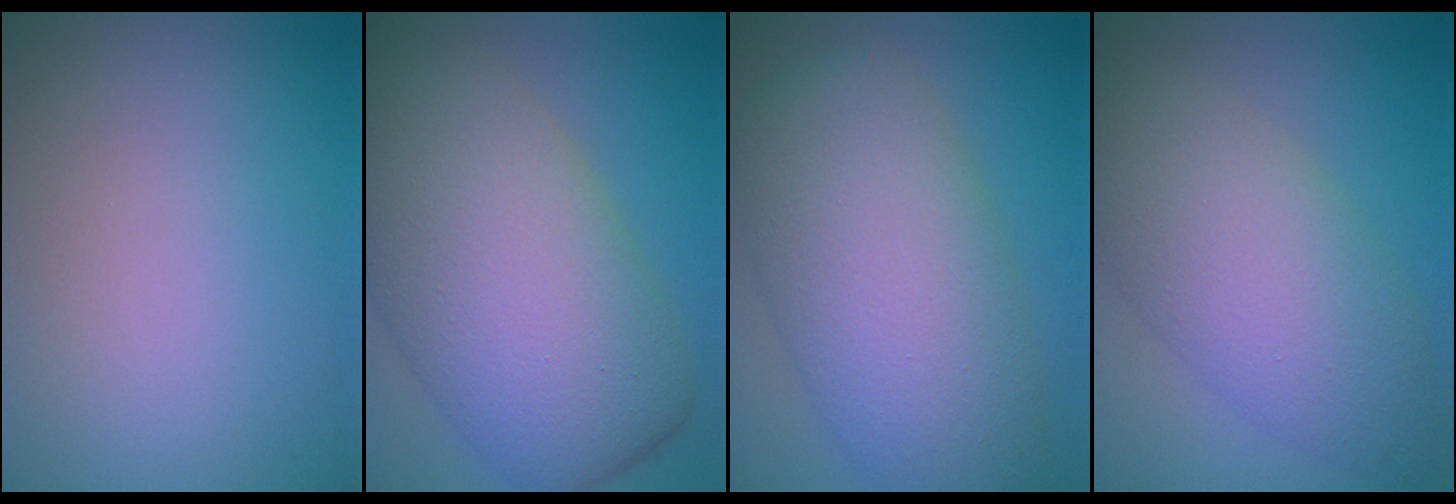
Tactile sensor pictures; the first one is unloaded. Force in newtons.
{"total": 13.3, "press": 13.3, "slide": 0.9}
{"total": 10.6, "press": 10.6, "slide": 0.4}
{"total": 7.8, "press": 7.8, "slide": 0.4}